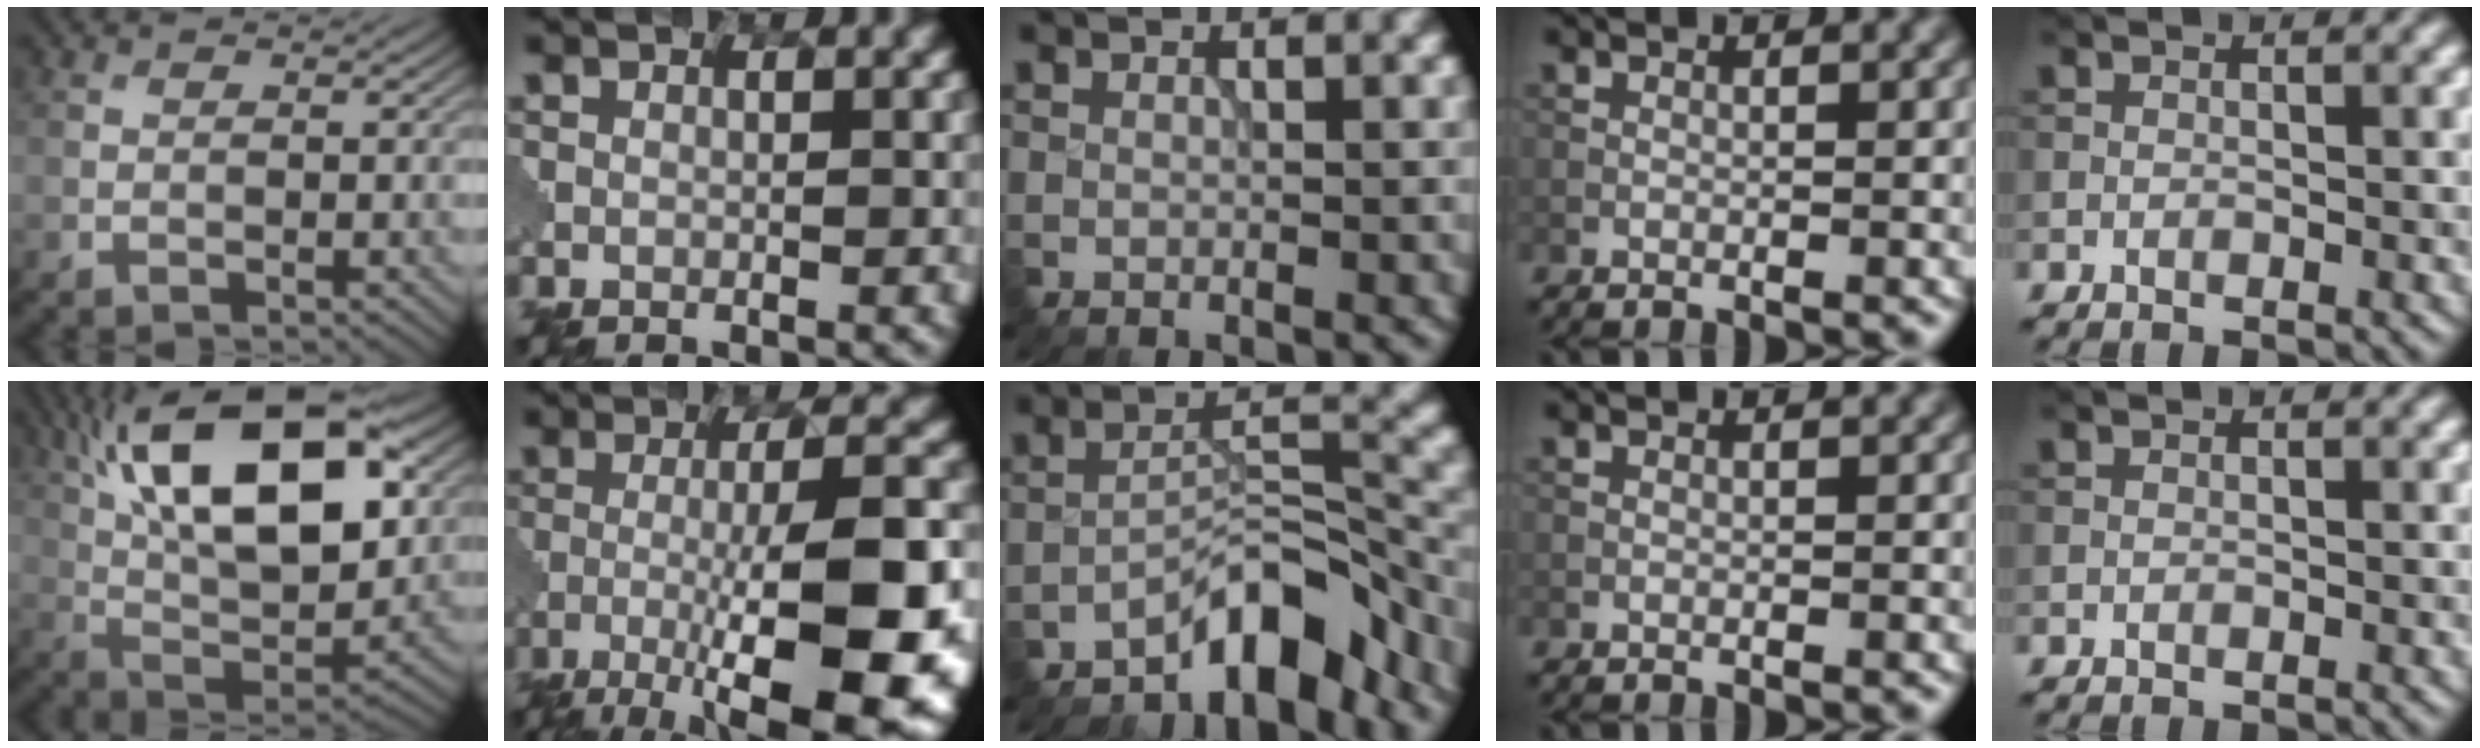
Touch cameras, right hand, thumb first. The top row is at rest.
{"thumb": {"total": 20.6, "force": [8.1, 9.6, 16.3], "torque": [-0.290, 0.033, 0.121]}, "index": {"total": 12.2, "force": [-4.4, 3.0, 11.0], "torque": [-0.174, -0.006, -0.067]}, "middle": {"total": 5.5, "force": [-4.5, 1.3, 2.9], "torque": [-0.034, 0.018, -0.082]}}